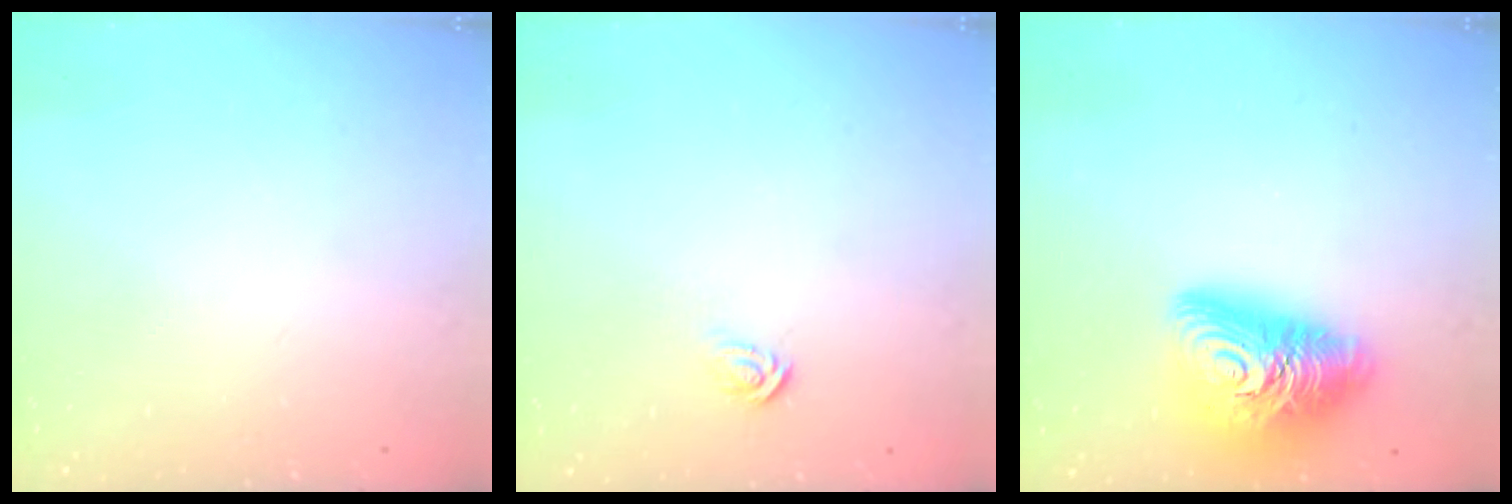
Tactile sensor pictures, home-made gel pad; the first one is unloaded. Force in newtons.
{"total": 3.0, "press": 3.0, "slide": 0.1}
{"total": 17.8, "press": 17.7, "slide": 1.4}